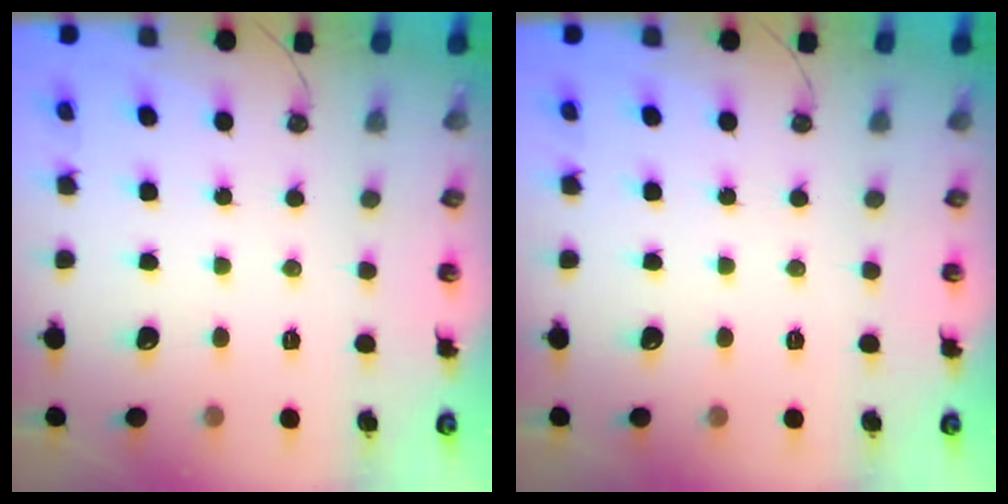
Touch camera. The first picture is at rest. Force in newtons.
{"total": 0.0}